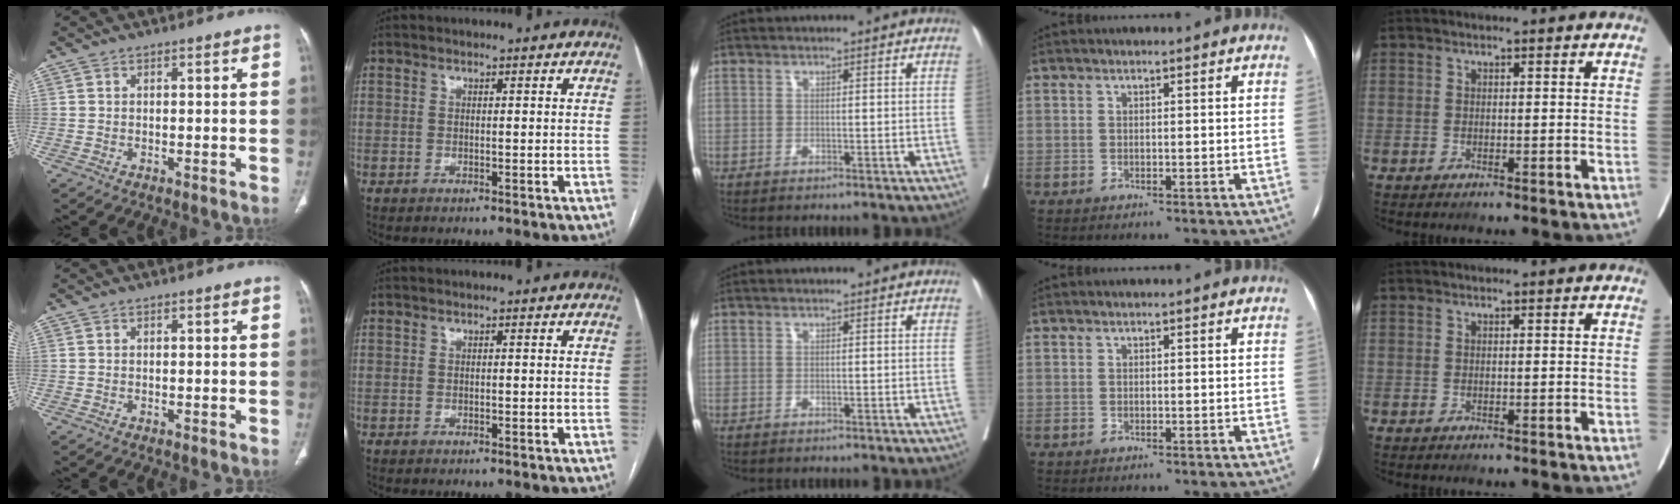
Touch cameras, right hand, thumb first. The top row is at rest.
{}